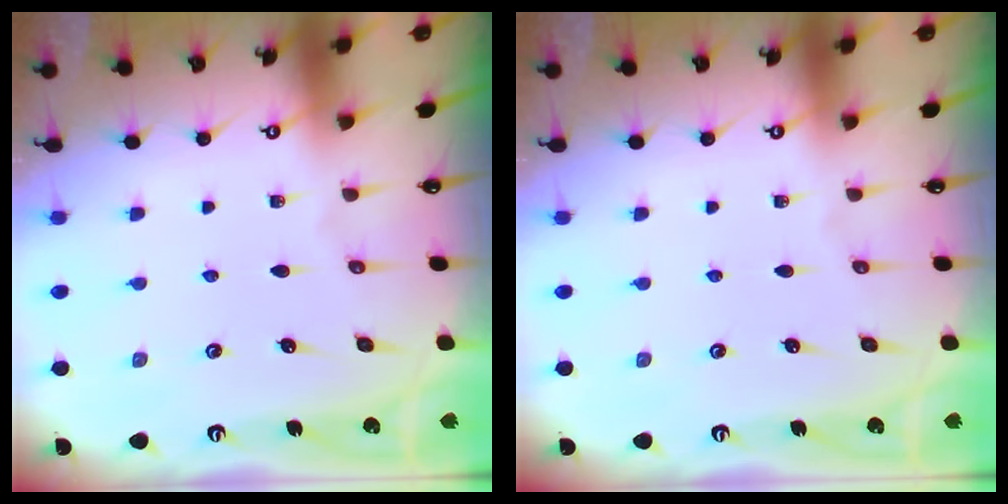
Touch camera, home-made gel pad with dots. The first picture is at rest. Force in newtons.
{"total": 0.0}